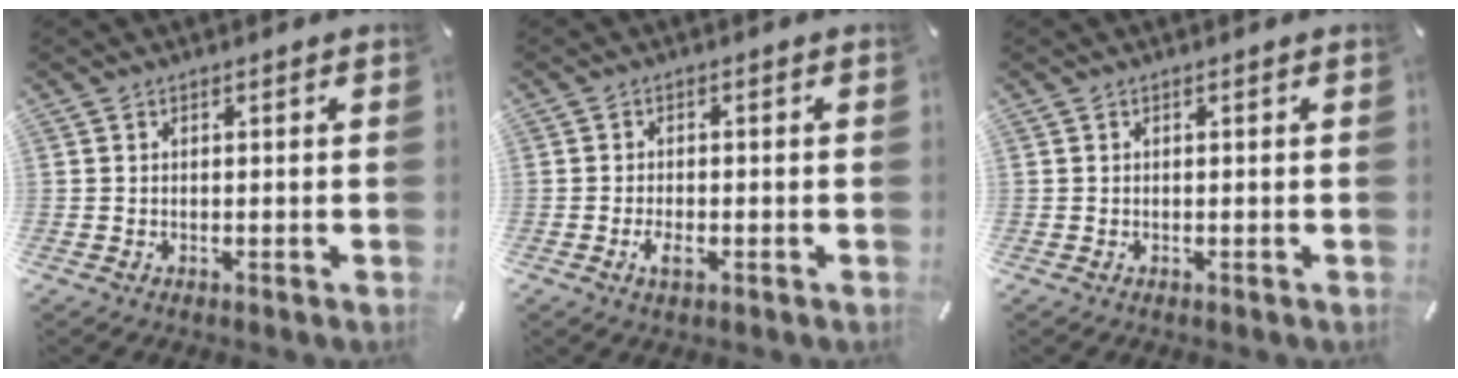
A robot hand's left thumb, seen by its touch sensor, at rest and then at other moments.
{"total": 3.0, "force": [-1.2, 1.5, 2.3], "torque": [-0.045, 0.002, -0.022]}
{"total": 0.0}